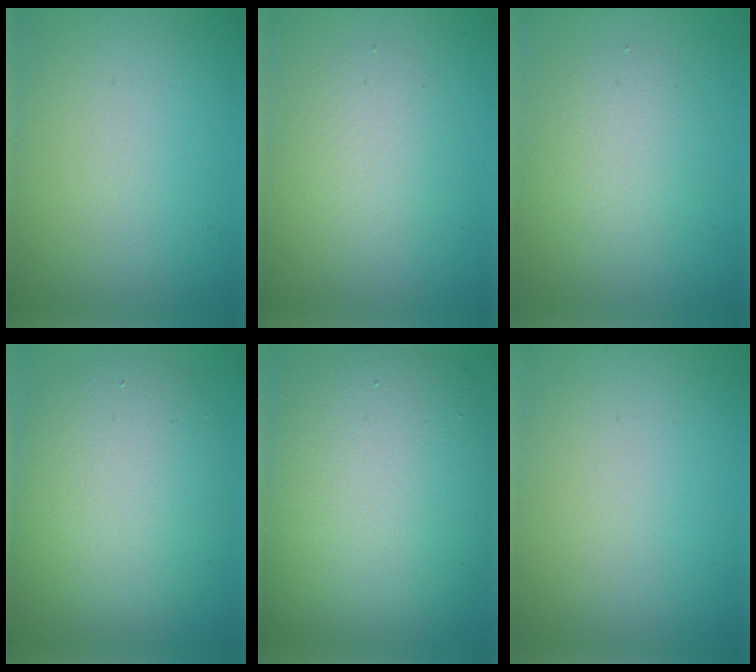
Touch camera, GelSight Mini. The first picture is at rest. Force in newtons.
{"total": 2.6, "press": 2.6, "slide": 0.2}
{"total": 2.9, "press": 2.9, "slide": 0.2}
{"total": 7.8, "press": 7.8, "slide": 0.3}
{"total": 12.9, "press": 12.8, "slide": 1.2}
{"total": 0.0}